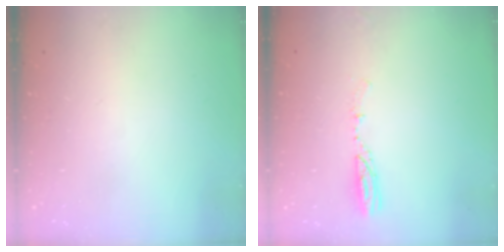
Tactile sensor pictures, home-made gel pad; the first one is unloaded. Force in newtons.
{"total": 4.8, "press": 4.7, "slide": 1.0}